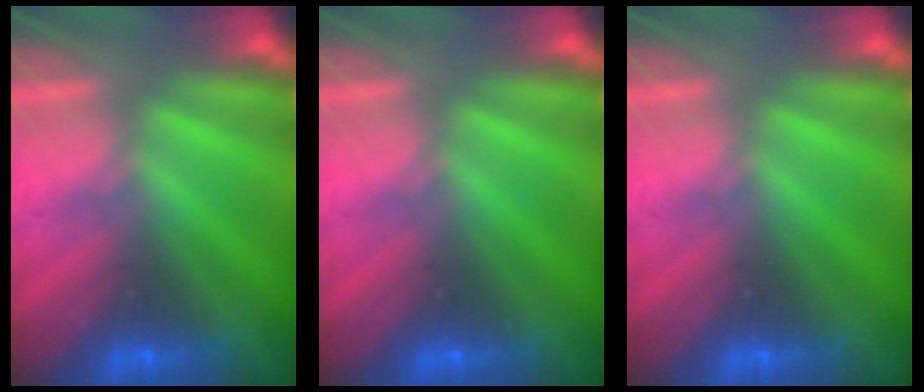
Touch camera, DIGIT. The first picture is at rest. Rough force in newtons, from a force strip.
{"total": 0.0}
{"total": 0.0}